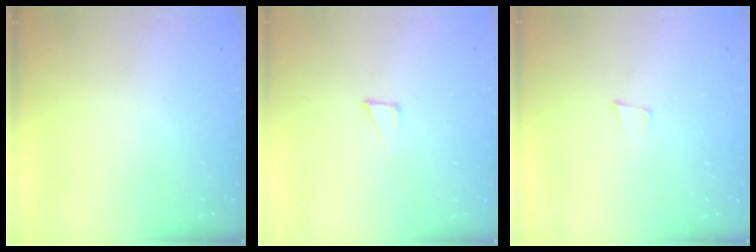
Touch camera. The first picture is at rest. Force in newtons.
{"total": 1.7, "press": 1.7, "slide": 0.0}
{"total": 4.2, "press": 3.2, "slide": 2.7}